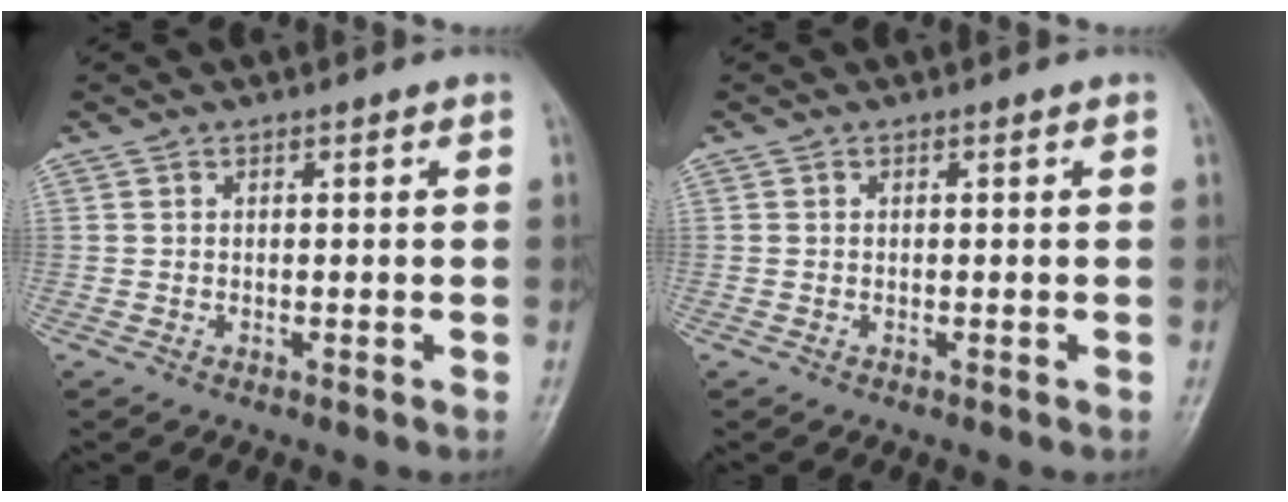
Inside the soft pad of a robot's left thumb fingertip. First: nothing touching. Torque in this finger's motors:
{"motor_torque": [0.12, 0.17, 0.13, -0.13, 0.00]}